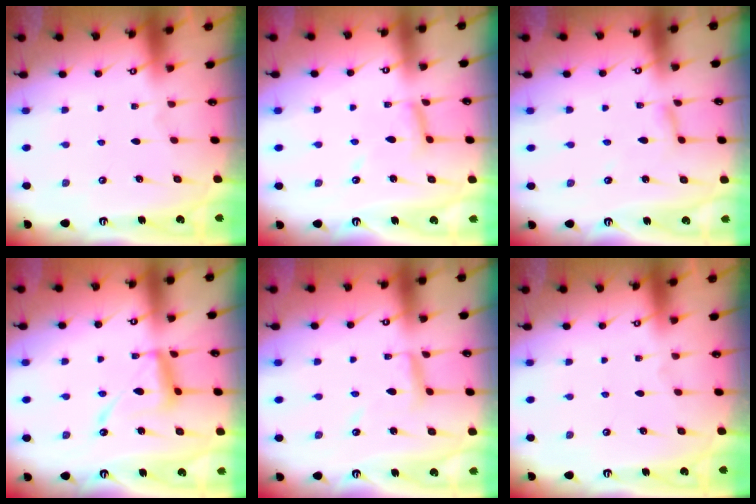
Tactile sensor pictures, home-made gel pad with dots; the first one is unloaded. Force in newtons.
{"total": 8.2, "press": 8.2, "slide": 0.4}
{"total": 2.8, "press": 2.8, "slide": 0.2}
{"total": 13.2, "press": 13.1, "slide": 1.1}
{"total": 6.7, "press": 6.7, "slide": 0.3}
{"total": 0.0}